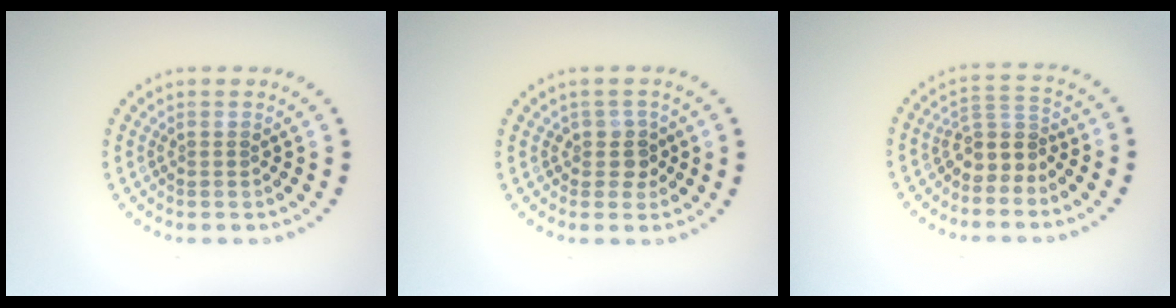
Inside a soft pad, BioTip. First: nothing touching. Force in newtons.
{"total": 1.8, "press": 1.6, "slide": 0.9}
{"total": 2.9, "press": 2.2, "slide": 1.9}